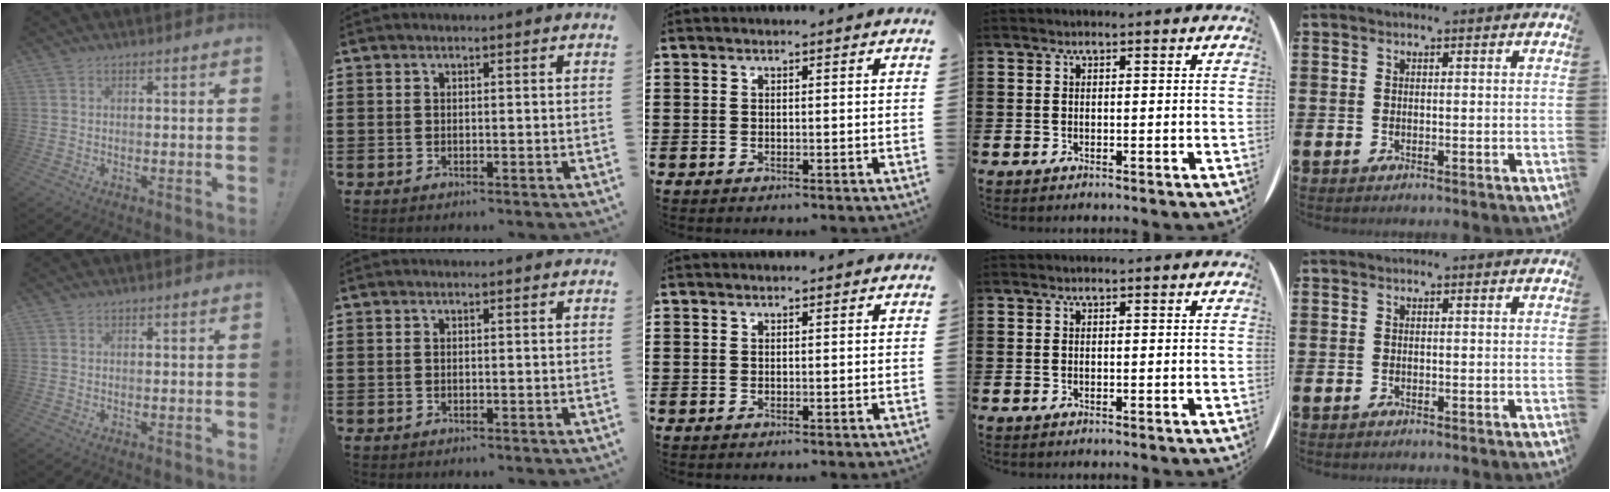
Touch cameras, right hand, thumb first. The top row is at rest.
{}